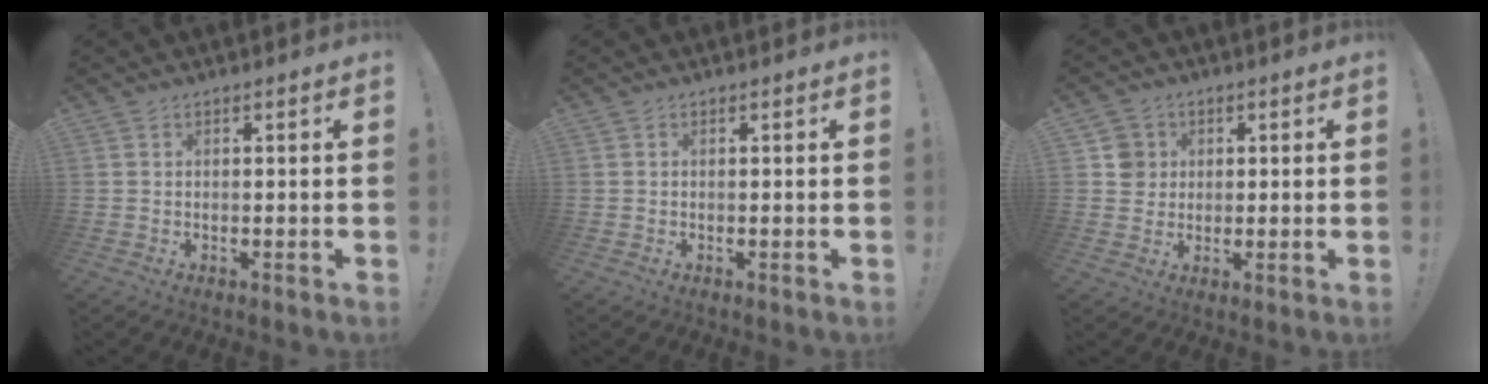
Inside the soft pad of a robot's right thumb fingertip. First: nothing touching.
{"total": 0.0}
{"total": 5.8, "force": [1.1, 5.5, 1.2], "torque": [-0.005, 0.002, 0.023]}